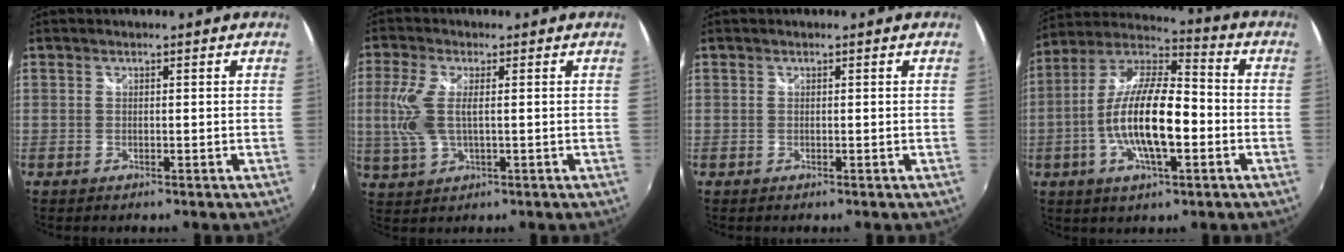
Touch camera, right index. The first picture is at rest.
{"total": 7.6, "force": [0.3, 2.9, 7.1], "torque": [-0.160, -0.001, 0.011]}
{"total": 0.0}
{"total": 17.0, "force": [-3.7, 5.4, 15.7], "torque": [-0.302, -0.002, -0.074]}